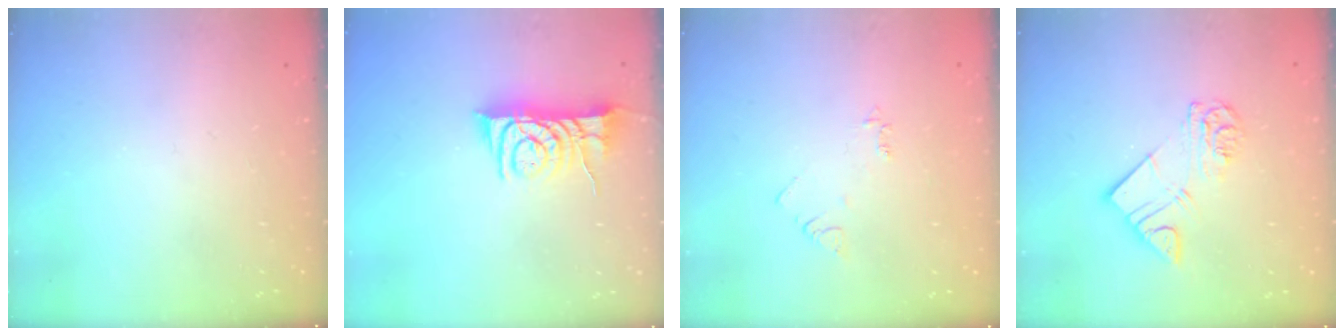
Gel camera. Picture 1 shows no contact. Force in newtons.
{"total": 8.6, "press": 8.6, "slide": 0.3}
{"total": 3.9, "press": 3.8, "slide": 0.6}
{"total": 10.6, "press": 10.5, "slide": 1.2}